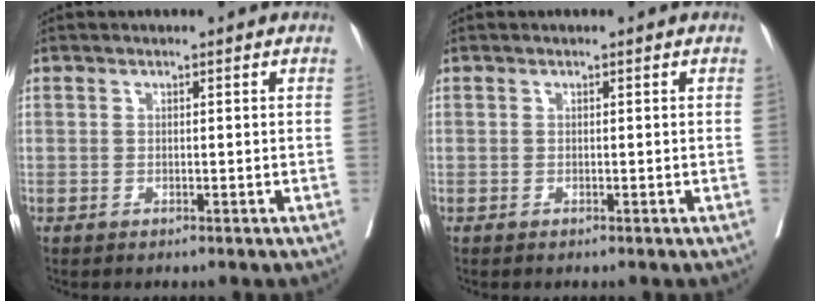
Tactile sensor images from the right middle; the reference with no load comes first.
{"total": 0.0}